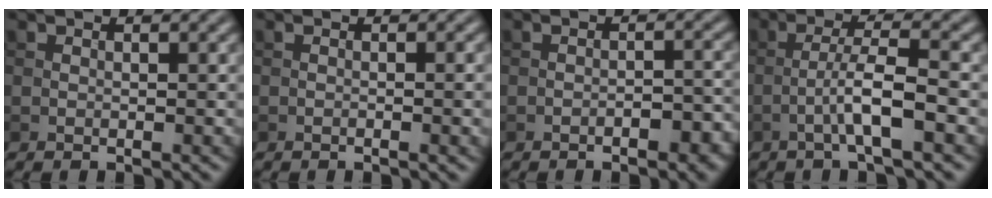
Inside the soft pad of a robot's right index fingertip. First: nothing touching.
{"total": 1.9, "force": [-0.5, 0.5, 1.8], "torque": [-0.022, -0.002, -0.008]}
{"total": 3.4, "force": [-1.7, 1.3, 2.6], "torque": [-0.038, 0.001, -0.021]}
{"total": 4.1, "force": [-1.6, 0.3, 3.7], "torque": [-0.067, 0.015, -0.038]}